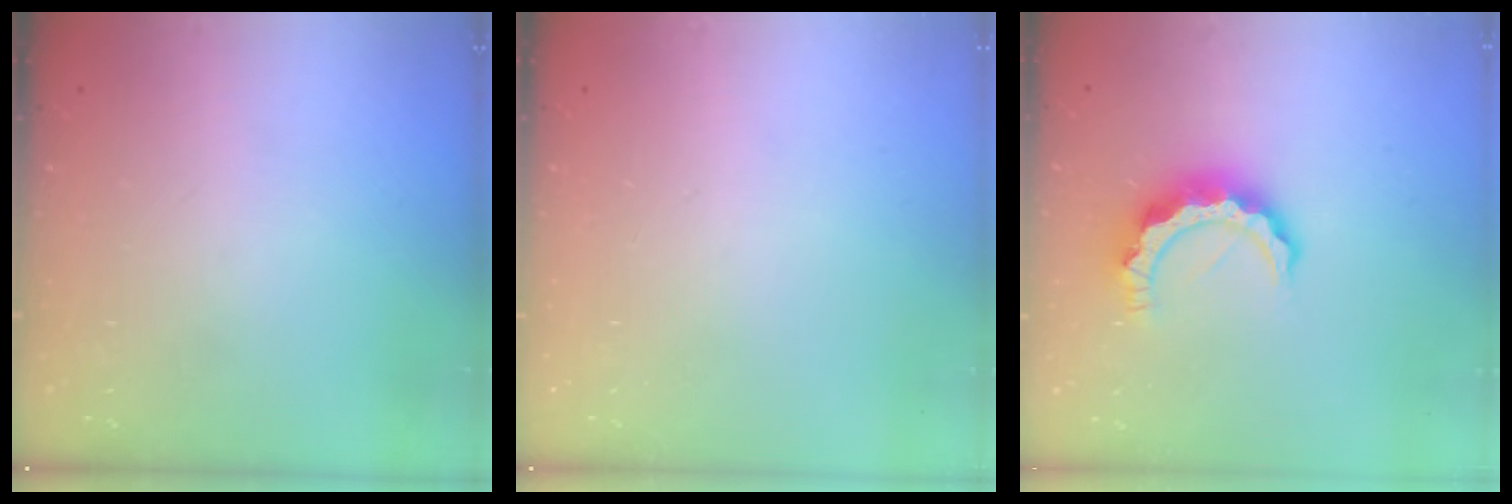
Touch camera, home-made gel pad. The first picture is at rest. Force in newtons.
{"total": 0.0}
{"total": 9.8, "press": 9.8, "slide": 1.1}